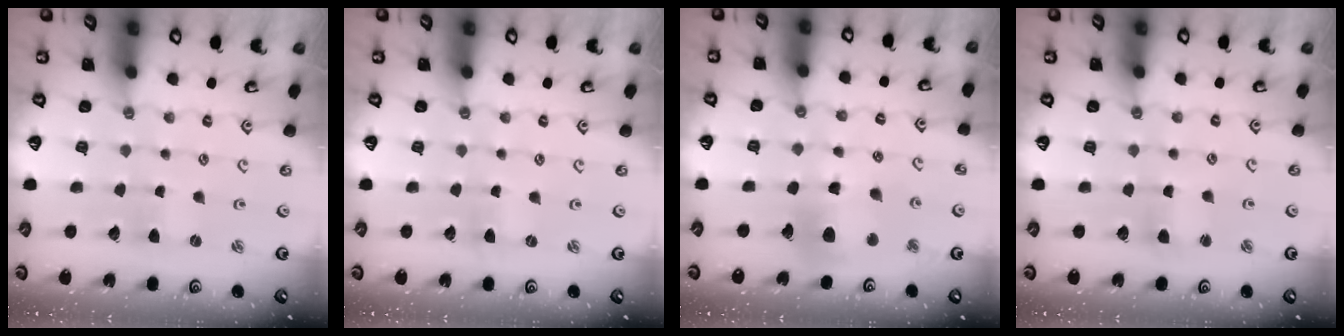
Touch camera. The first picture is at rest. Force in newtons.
{"total": 0.0}
{"total": 11.3, "press": 11.2, "slide": 1.6}
{"total": 2.5, "press": 2.5, "slide": 0.3}